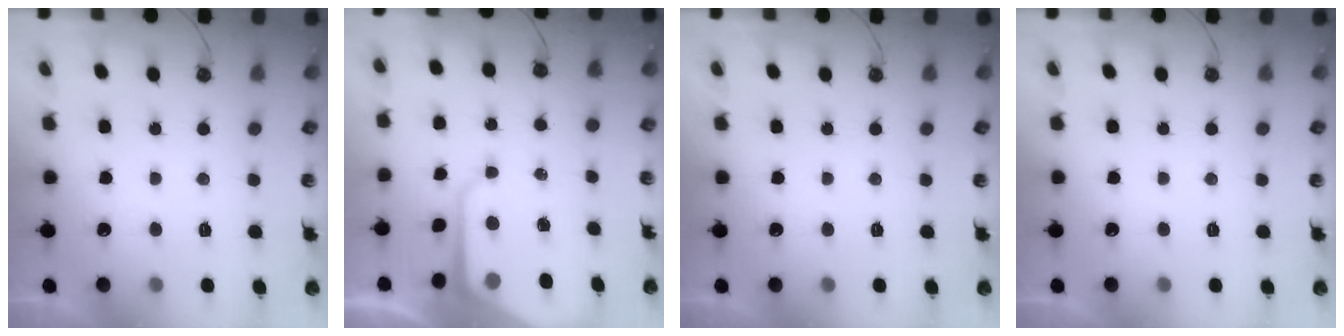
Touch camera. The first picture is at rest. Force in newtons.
{"total": 10.6, "press": 10.5, "slide": 1.0}
{"total": 0.0}
{"total": 0.0}